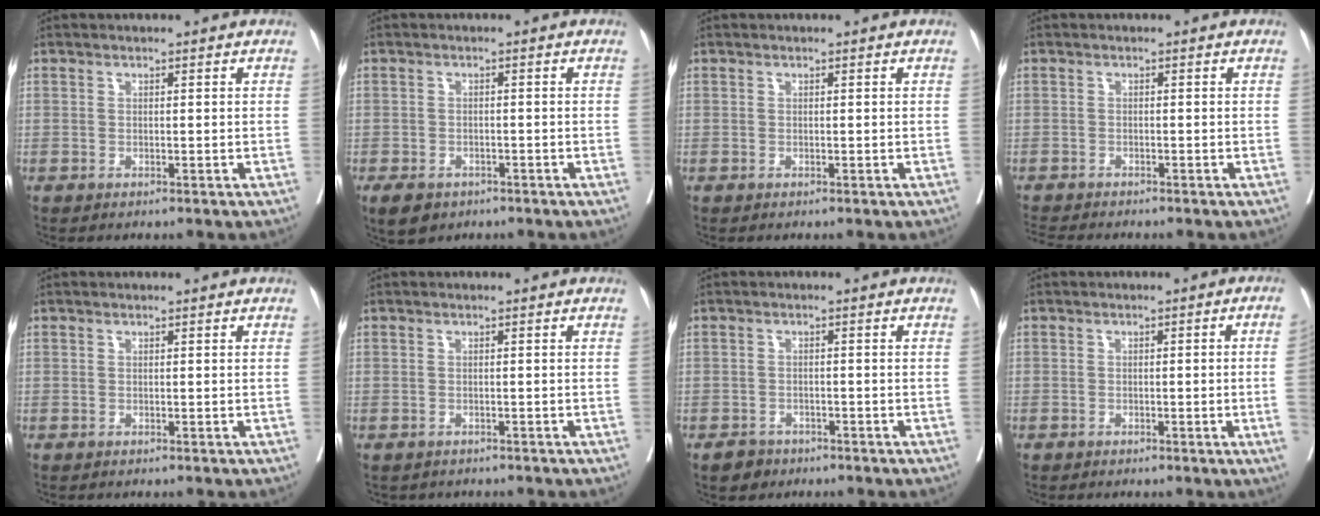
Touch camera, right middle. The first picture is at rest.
{"total": 4.5, "force": [-3.1, 2.7, 1.9], "torque": [-0.028, -0.003, -0.042]}
{"total": 0.0}
{"total": 4.1, "force": [-3.9, 0.1, 1.3], "torque": [-0.020, -0.014, -0.065]}
{"total": 0.0}
{"total": 2.1, "force": [-1.8, 1.0, 0.3], "torque": [-0.014, -0.002, -0.024]}
{"total": 2.6, "force": [-1.8, 1.7, 0.5], "torque": [-0.014, 0.005, -0.026]}
{"total": 3.7, "force": [-0.8, -0.7, 3.6], "torque": [-0.044, 0.003, -0.009]}